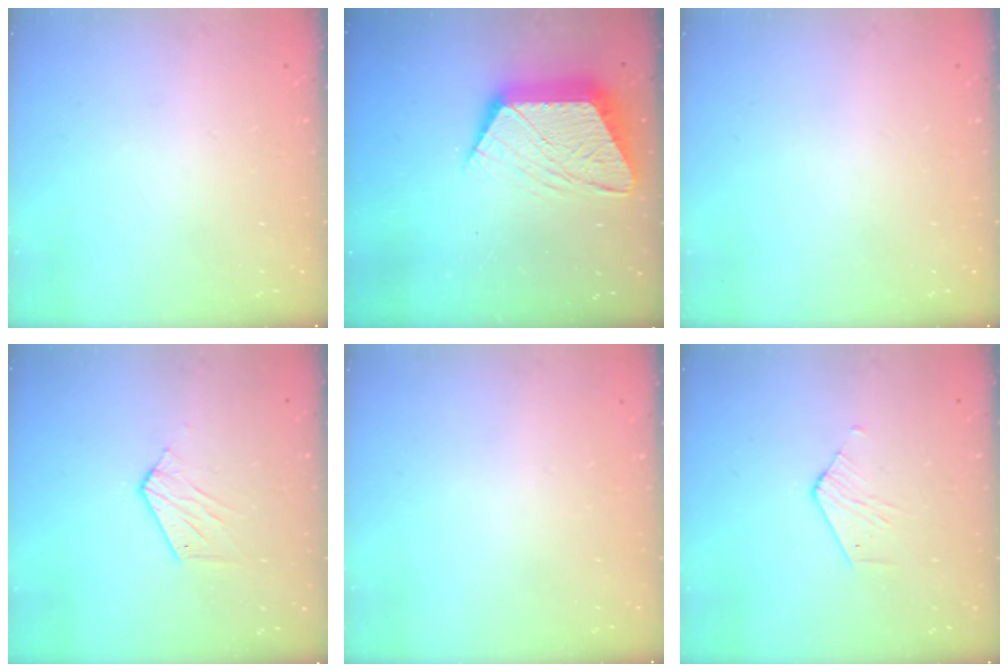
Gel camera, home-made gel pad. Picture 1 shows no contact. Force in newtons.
{"total": 14.6, "press": 14.6, "slide": 1.0}
{"total": 0.0}
{"total": 6.3, "press": 6.3, "slide": 0.4}
{"total": 0.0}
{"total": 2.4, "press": 2.4, "slide": 0.2}